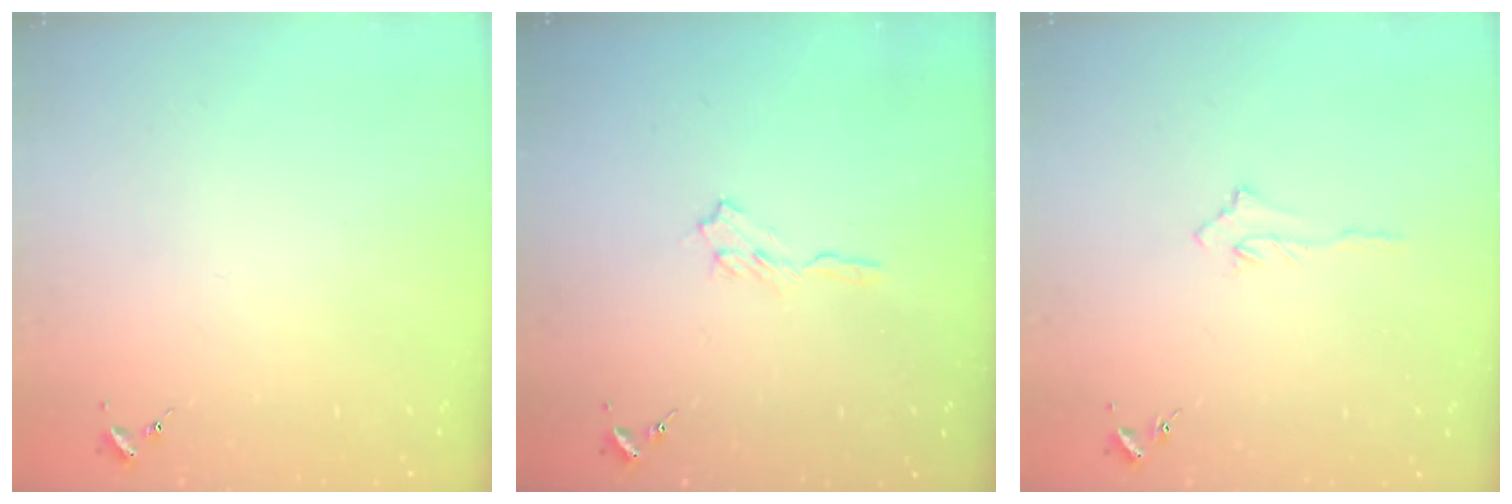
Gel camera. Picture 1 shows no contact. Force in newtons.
{"total": 5.8, "press": 5.7, "slide": 0.6}
{"total": 3.2, "press": 3.2, "slide": 0.4}